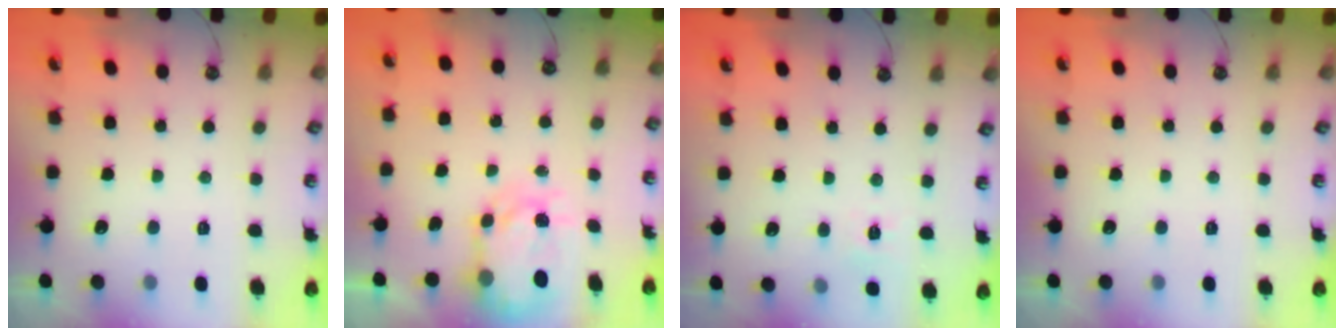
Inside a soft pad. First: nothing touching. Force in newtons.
{"total": 6.2, "press": 6.2, "slide": 0.4}
{"total": 5.5, "press": 5.5, "slide": 0.5}
{"total": 0.0}